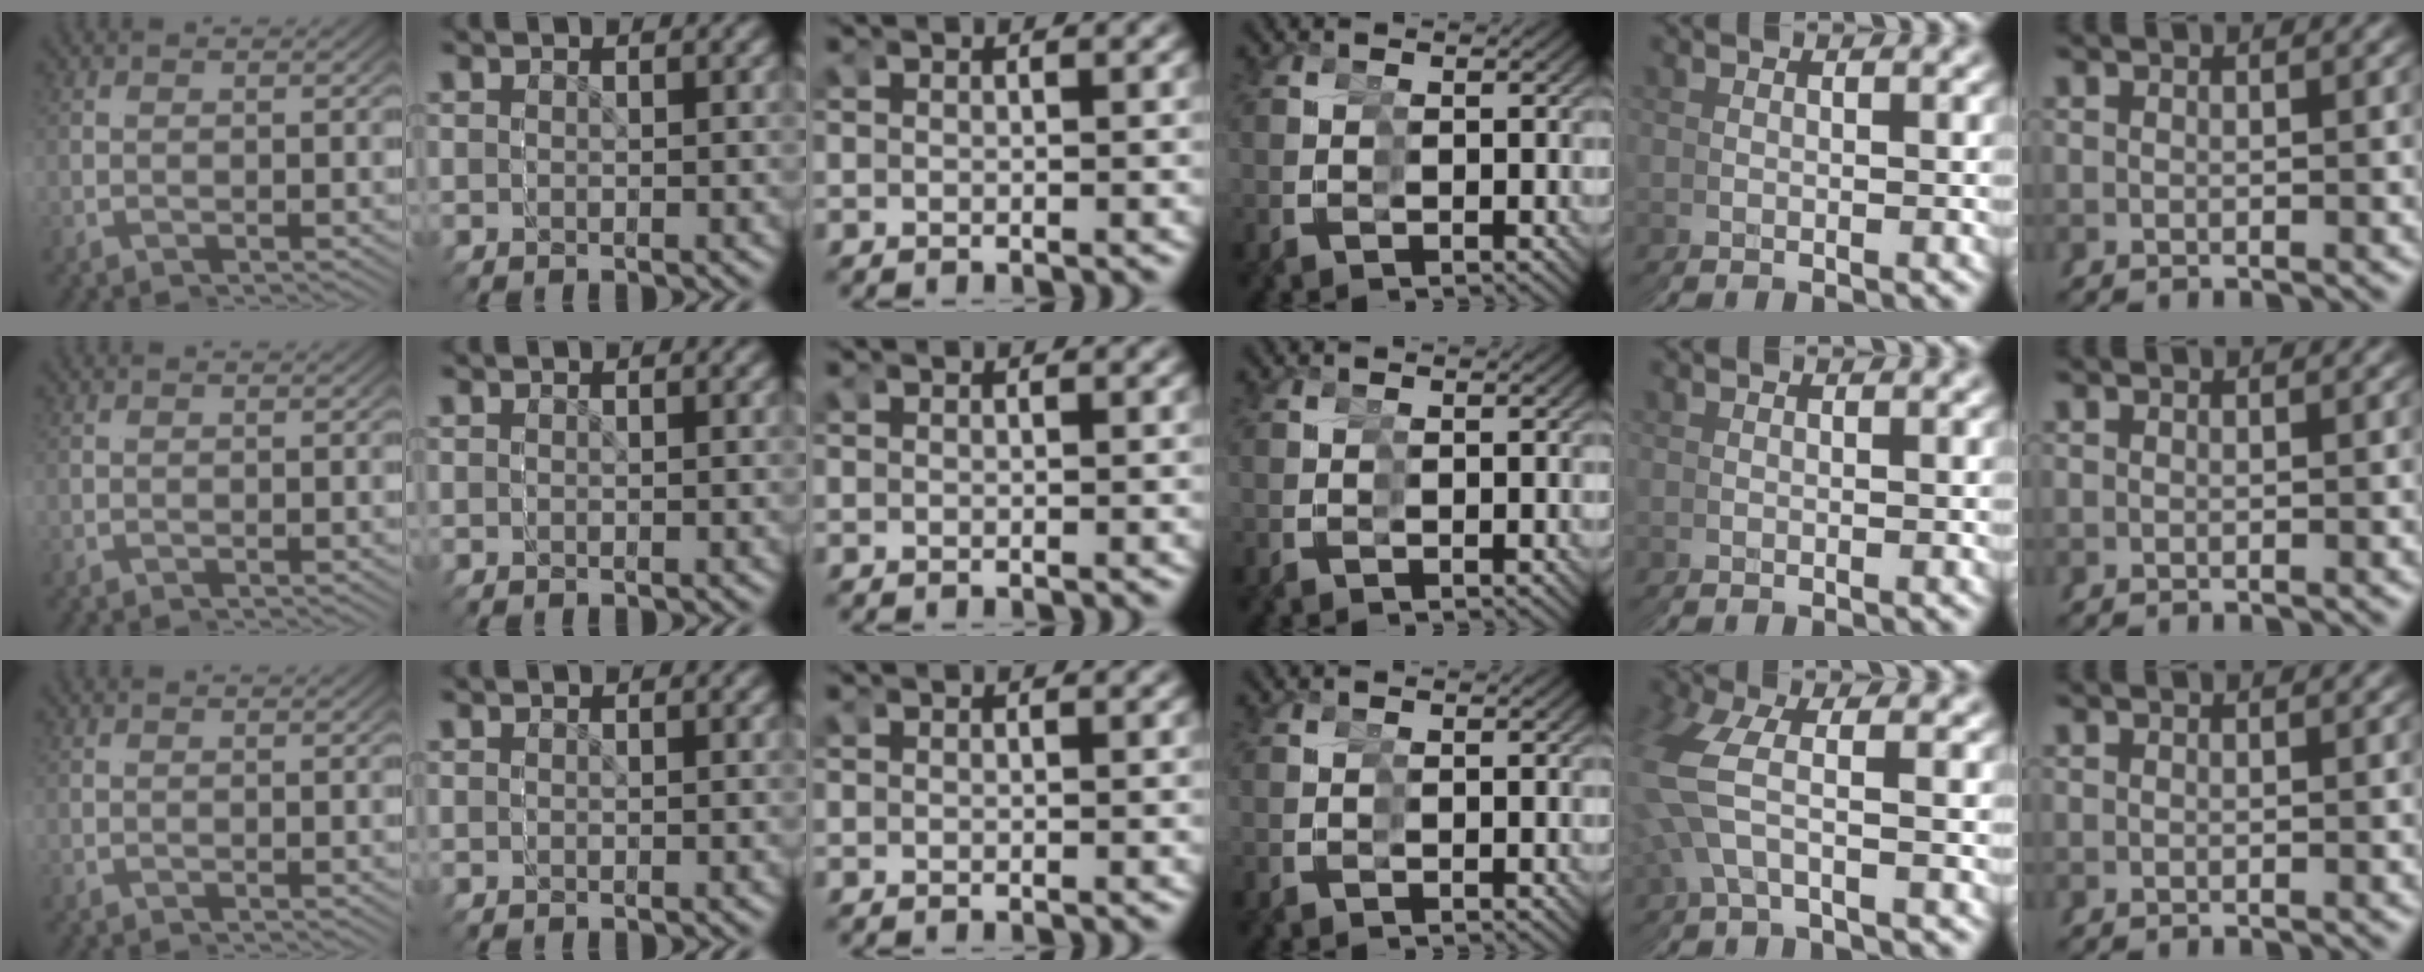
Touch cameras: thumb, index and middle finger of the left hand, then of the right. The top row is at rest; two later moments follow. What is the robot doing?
{"motion": "grasp_and_lifting", "object": "straw"}